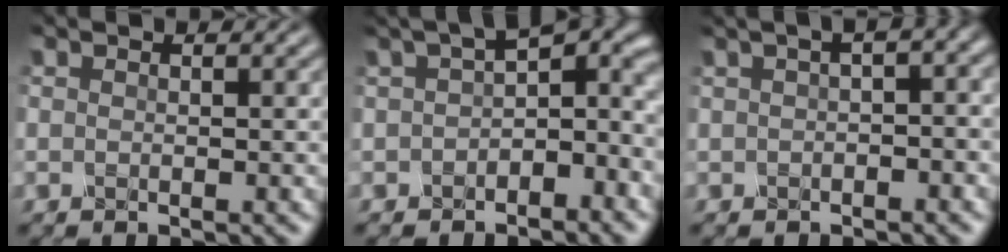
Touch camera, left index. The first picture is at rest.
{"total": 6.0, "force": [-0.5, 2.9, 5.3], "torque": [-0.060, 0.014, -0.021]}
{"total": 5.3, "force": [1.2, 2.2, 4.6], "torque": [-0.042, 0.022, 0.001]}